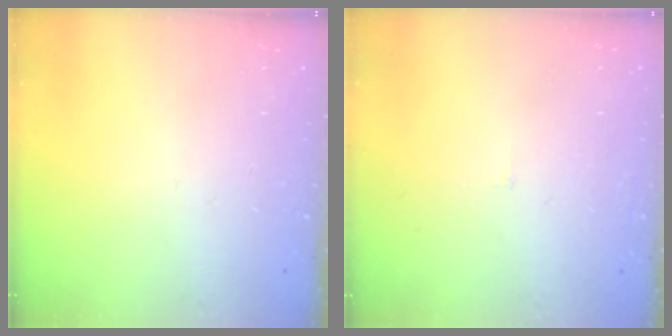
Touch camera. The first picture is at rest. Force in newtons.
{"total": 2.0, "press": 2.0, "slide": 0.1}